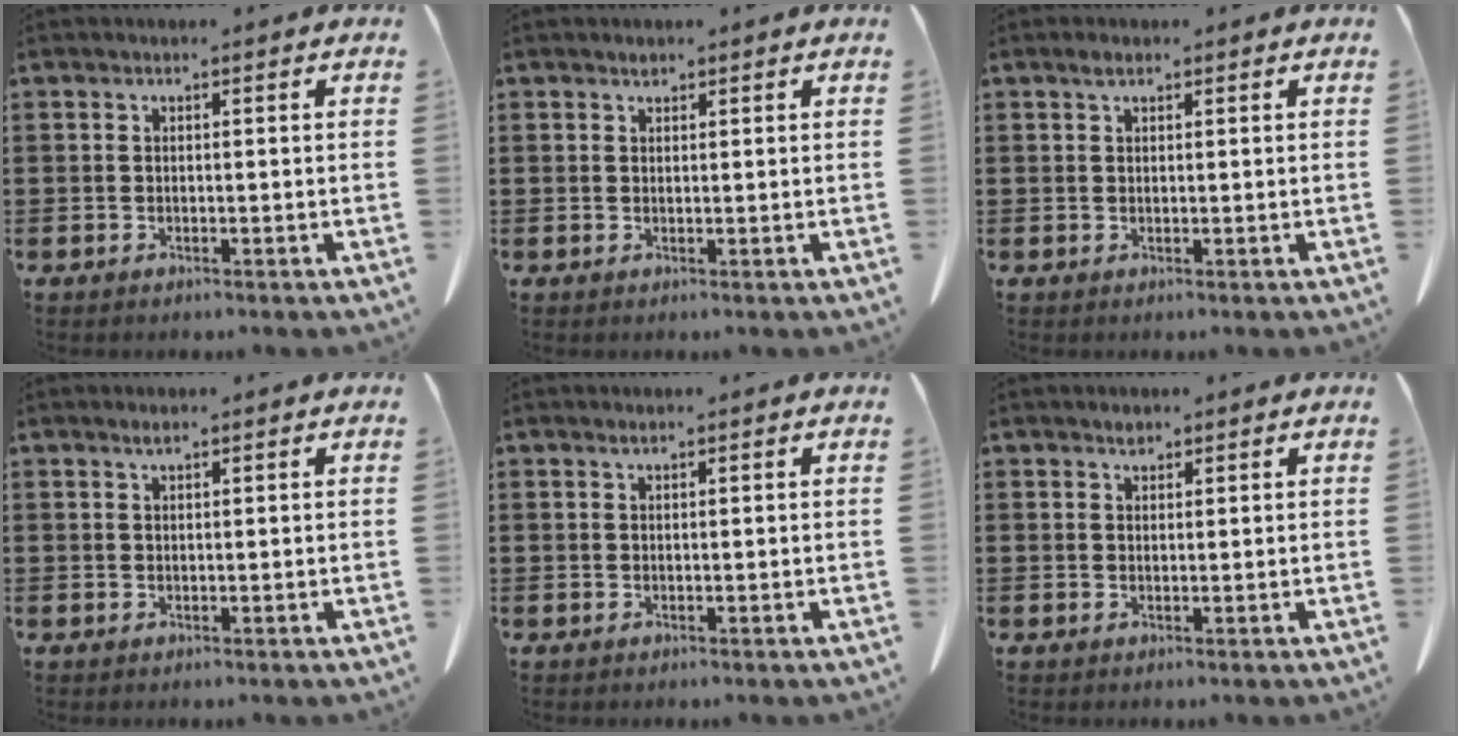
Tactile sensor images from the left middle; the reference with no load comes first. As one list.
[{"total": 0.7, "force": [0.6, 0.3, 0.2], "torque": [-0.007, -0.003, 0.014]}, {"total": 1.2, "force": [0.7, 0.5, 0.8], "torque": [-0.018, 0.002, 0.013]}, {"total": 0.9, "force": [0.7, 0.1, 0.6], "torque": [-0.014, -0.001, 0.013]}, {"total": 0.5, "force": [0.4, 0.1, 0.3], "torque": [-0.008, -0.002, 0.009]}, {"total": 1.3, "force": [1.1, 0.6, 0.4], "torque": [-0.002, -0.004, 0.021]}]